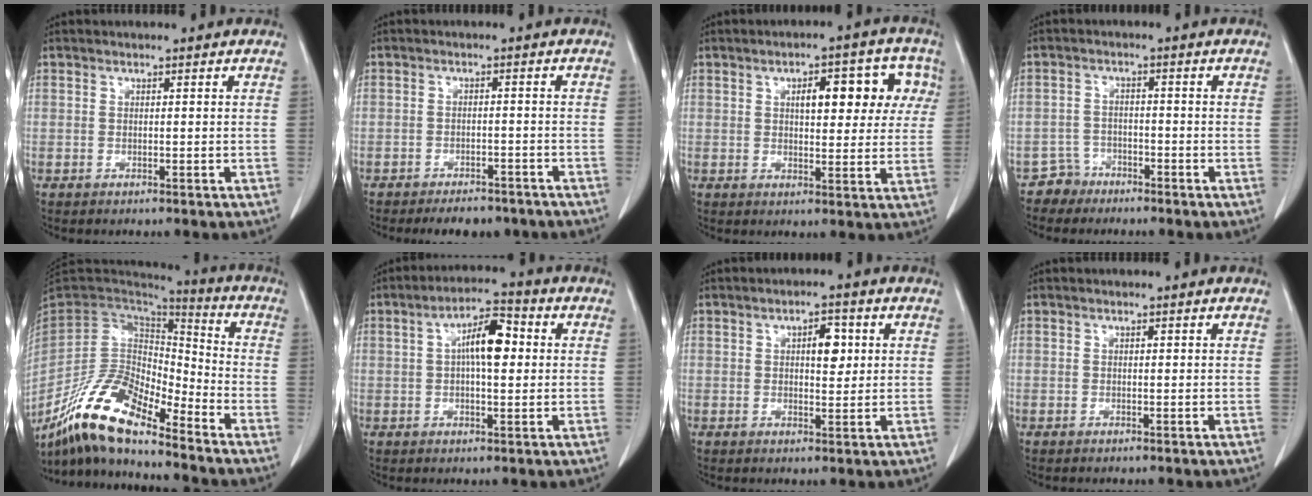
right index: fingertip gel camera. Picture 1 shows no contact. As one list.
[{"total": 3.9, "force": [-3.3, 2.0, 0.5], "torque": [-0.008, 0.005, -0.042]}, {"total": 10.0, "force": [3.1, 4.1, 8.5], "torque": [-0.103, 0.031, 0.038]}, {"total": 3.1, "force": [-2.5, 1.8, -0.8], "torque": [0.012, 0.007, -0.046]}, {"total": 14.4, "force": [-11.6, 3.6, 7.9], "torque": [-0.150, 0.011, -0.217]}, {"total": 7.6, "force": [1.2, 2.4, 7.1], "torque": [-0.128, 0.020, 0.015]}, {"total": 4.2, "force": [1.2, 1.8, 3.7], "torque": [-0.054, 0.003, 0.017]}, {"total": 0.0}]